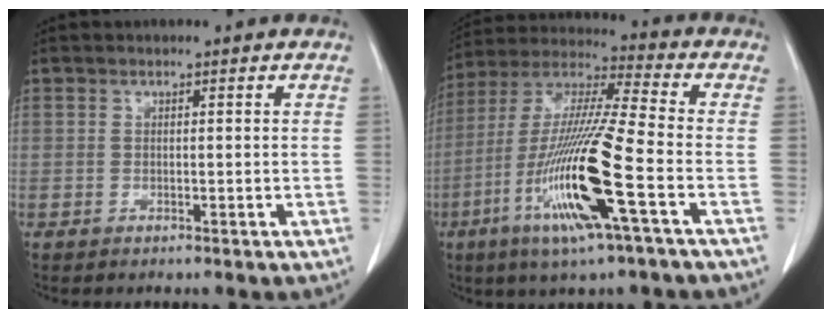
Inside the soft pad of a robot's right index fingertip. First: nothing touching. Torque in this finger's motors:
{"motor_torque": [2.14, 0.00, 0.71, 0.21]}